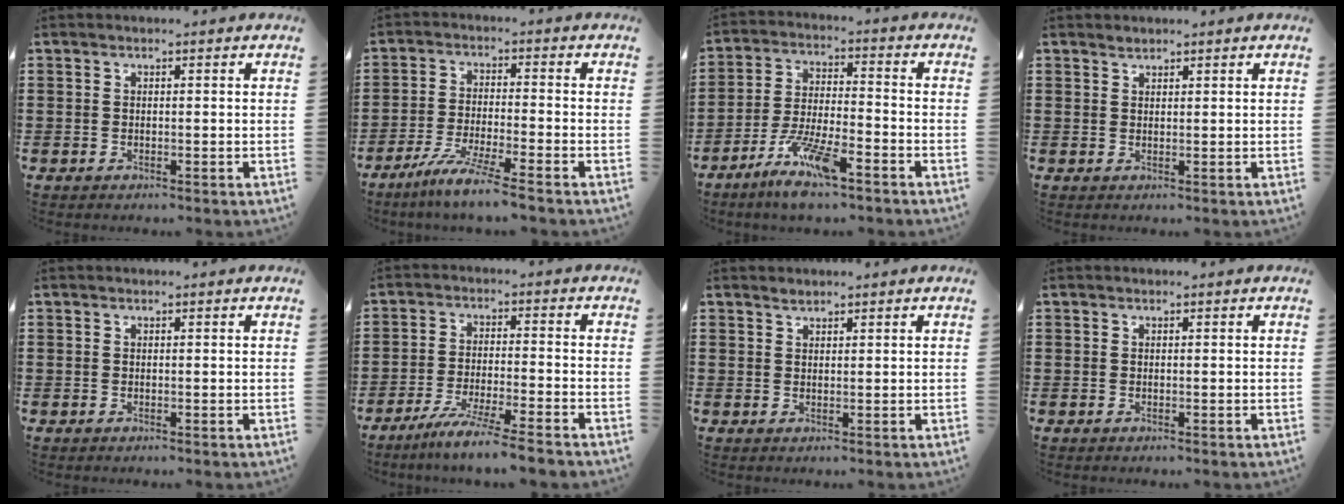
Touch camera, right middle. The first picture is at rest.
{"total": 6.3, "force": [-5.2, -0.5, 3.4], "torque": [-0.073, -0.018, -0.100]}
{"total": 8.9, "force": [-6.3, 1.4, 6.2], "torque": [-0.127, -0.004, -0.119]}
{"total": 1.1, "force": [1.1, 0.1, 0.0], "torque": [-0.002, -0.001, 0.022]}
{"total": 0.0}
{"total": 6.2, "force": [-5.4, -0.7, 3.0], "torque": [-0.057, -0.017, -0.102]}
{"total": 1.2, "force": [1.2, 0.2, 0.1], "torque": [-0.004, 0.000, 0.023]}
{"total": 0.0}